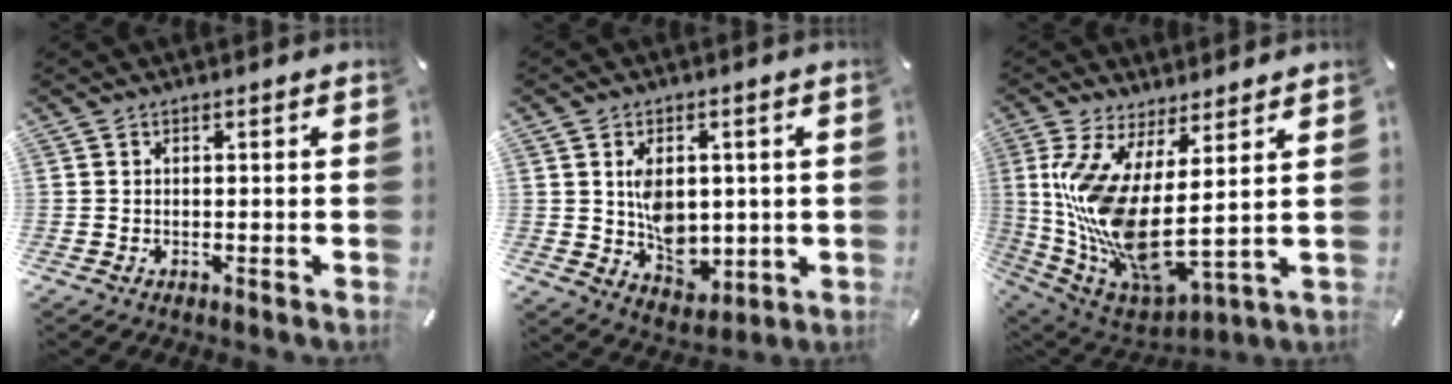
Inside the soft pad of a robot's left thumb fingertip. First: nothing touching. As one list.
[{"total": 8.7, "force": [0.9, 6.9, 5.2], "torque": [-0.065, 0.005, 0.021]}, {"total": 14.1, "force": [2.8, 4.4, 13.1], "torque": [-0.305, -0.061, 0.045]}]